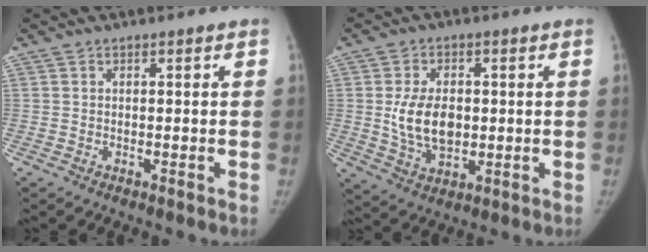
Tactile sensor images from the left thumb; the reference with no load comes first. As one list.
[{"total": 9.8, "force": [0.4, 6.3, 7.4], "torque": [-0.119, -0.007, 0.016]}]